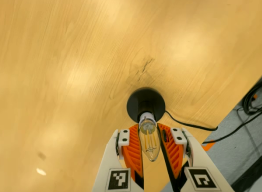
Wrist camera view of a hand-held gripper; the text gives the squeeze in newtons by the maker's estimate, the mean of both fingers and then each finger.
{"total": 11.9, "left": 10.7, "right": 13.1}